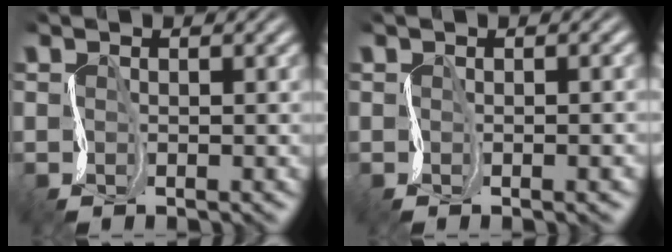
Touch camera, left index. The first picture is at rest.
{"total": 3.2, "force": [-0.4, 1.3, 2.9], "torque": [-0.013, 0.005, -0.001]}